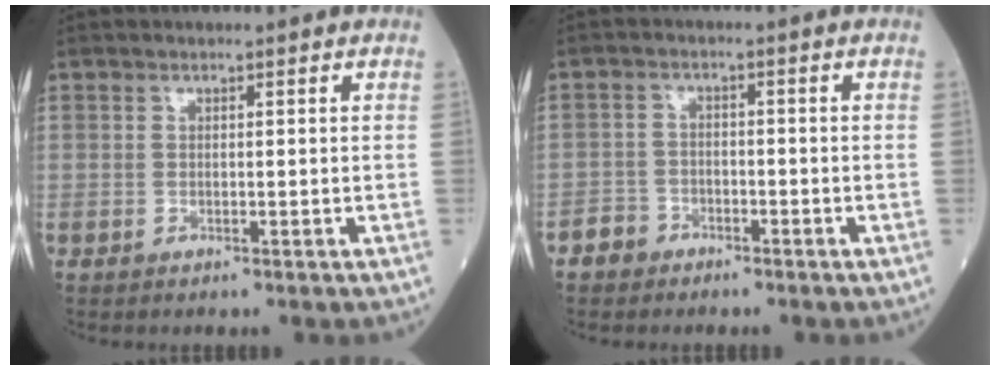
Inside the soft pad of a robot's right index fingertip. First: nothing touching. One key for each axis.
{"total": 2.8, "fx": -2.1, "fy": 1.9, "fz": 0.1, "tx": -0.005, "ty": 0.009, "tz": -0.040}